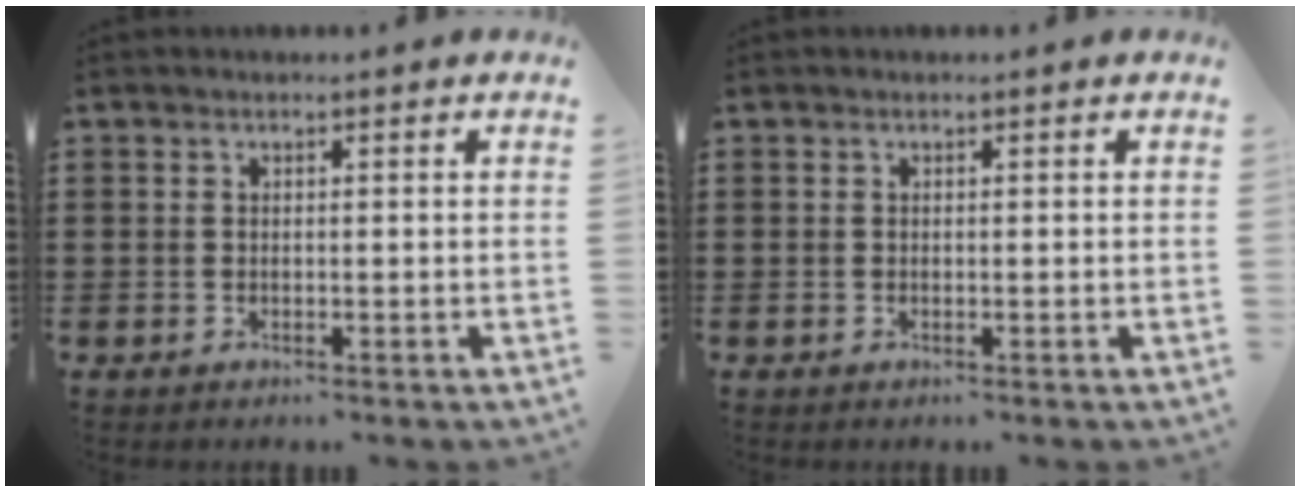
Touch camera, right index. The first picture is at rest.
{"total": 0.0}